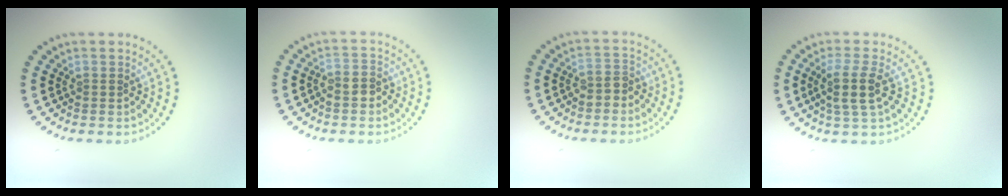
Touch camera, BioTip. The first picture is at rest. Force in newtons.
{"total": 1.6, "press": 1.5, "slide": 0.7}
{"total": 1.7, "press": 1.5, "slide": 0.8}
{"total": 3.0, "press": 2.5, "slide": 1.6}